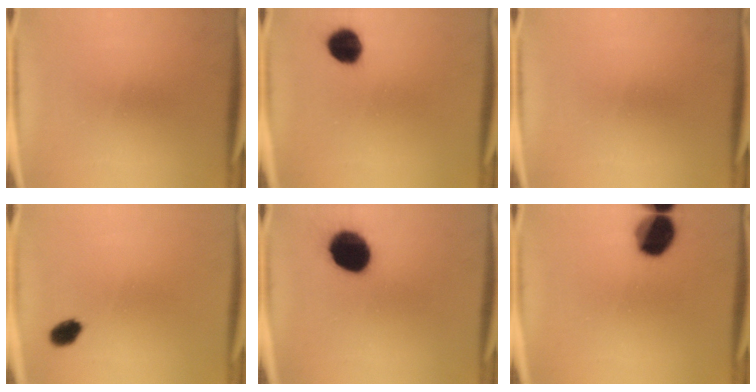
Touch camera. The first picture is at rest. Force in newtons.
{"total": 6.9}
{"total": 0.0}
{"total": 3.8}
{"total": 14.1}
{"total": 12.1}